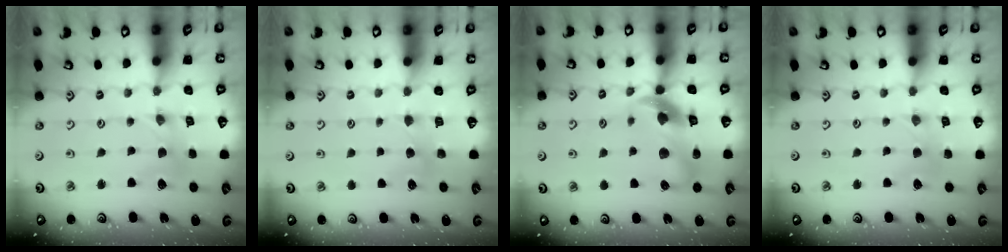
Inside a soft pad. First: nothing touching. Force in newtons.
{"total": 3.3, "press": 3.2, "slide": 0.5}
{"total": 12.4, "press": 12.3, "slide": 1.6}
{"total": 2.8, "press": 2.7, "slide": 0.5}